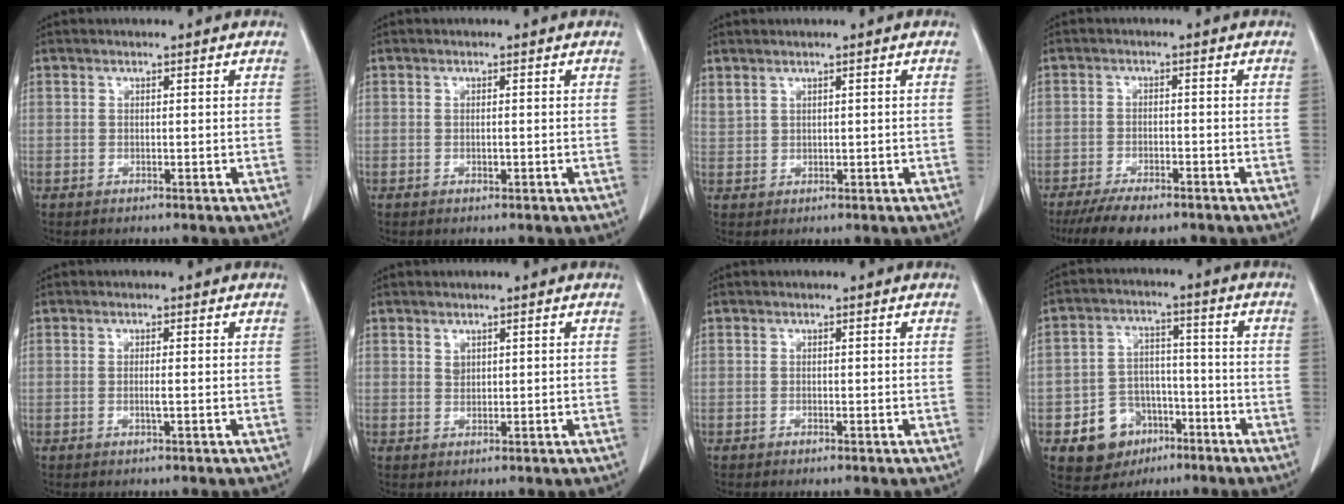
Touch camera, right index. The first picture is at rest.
{"total": 0.7, "force": [-0.1, 0.2, 0.6], "torque": [-0.014, -0.001, -0.001]}
{"total": 1.8, "force": [1.4, 0.8, 0.8], "torque": [-0.024, 0.009, 0.039]}
{"total": 6.9, "force": [-5.4, 2.1, 3.8], "torque": [-0.061, -0.011, -0.088]}
{"total": 1.2, "force": [-0.3, -0.1, 1.2], "torque": [-0.025, -0.003, -0.005]}
{"total": 1.2, "force": [0.7, 0.7, 0.6], "torque": [-0.010, 0.001, 0.015]}
{"total": 0.0}
{"total": 8.9, "force": [-4.2, 7.2, 3.1], "torque": [-0.056, 0.020, -0.058]}